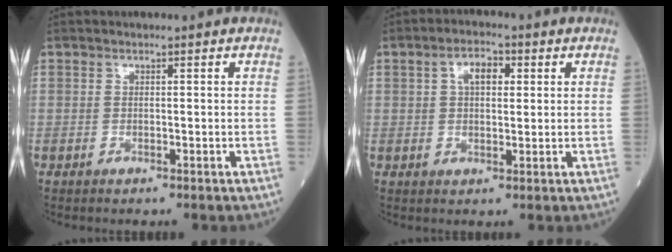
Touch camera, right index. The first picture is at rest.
{"total": 4.5, "force": [1.4, 2.3, 3.7], "torque": [-0.068, 0.013, 0.024]}